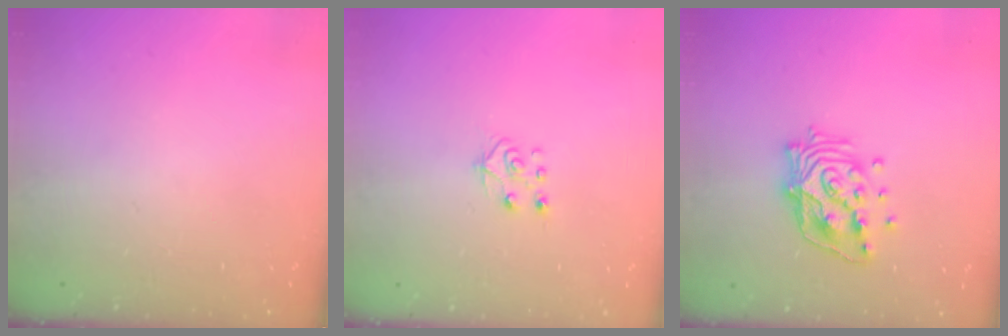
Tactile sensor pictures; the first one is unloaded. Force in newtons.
{"total": 6.9, "press": 6.9, "slide": 0.6}
{"total": 14.7, "press": 14.6, "slide": 1.3}